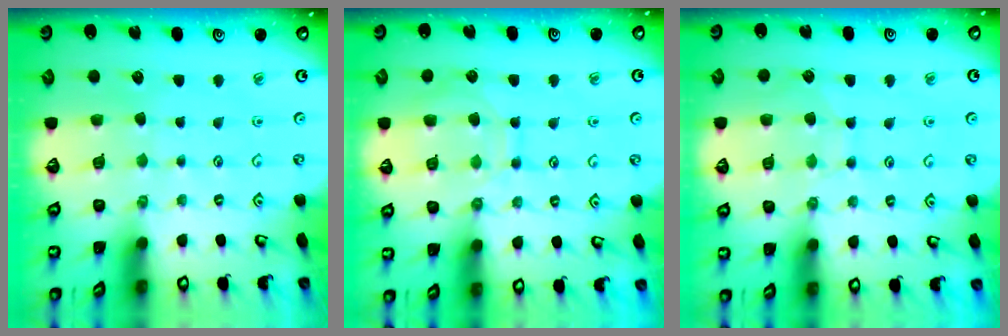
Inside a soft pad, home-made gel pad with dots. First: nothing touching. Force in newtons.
{"total": 10.3, "press": 10.2, "slide": 0.9}
{"total": 7.1, "press": 7.0, "slide": 0.5}